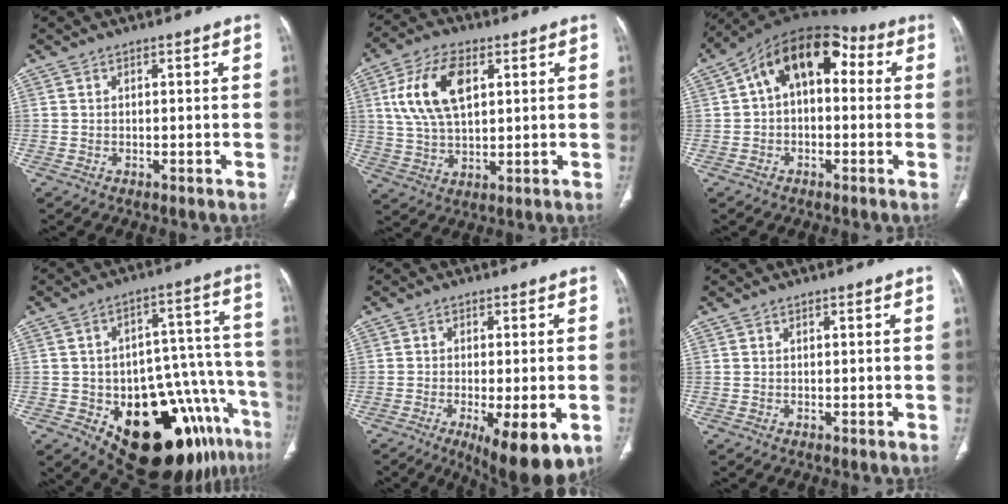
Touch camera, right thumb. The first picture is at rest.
{"total": 13.2, "force": [4.0, 7.1, 10.4], "torque": [-0.197, -0.002, 0.077]}
{"total": 13.4, "force": [2.4, 8.4, 10.1], "torque": [-0.132, 0.045, 0.023]}
{"total": 24.7, "force": [-12.7, 10.8, 18.2], "torque": [-0.162, 0.083, -0.168]}
{"total": 12.8, "force": [-5.1, 4.0, 11.0], "torque": [-0.146, -0.010, -0.066]}
{"total": 0.0}